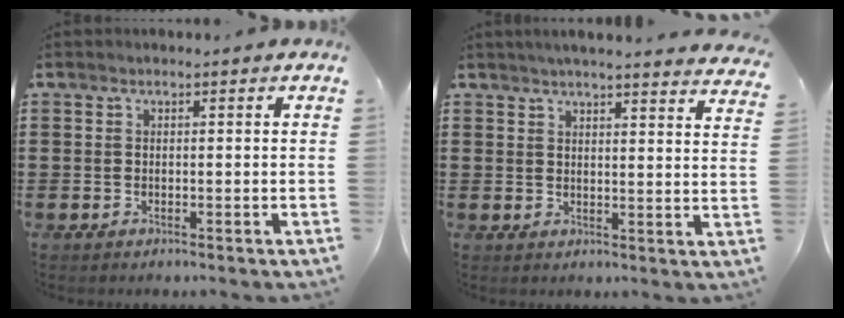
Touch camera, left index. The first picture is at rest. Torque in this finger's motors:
{"motor_torque": [2.14, 0.00, -0.38, -0.21]}